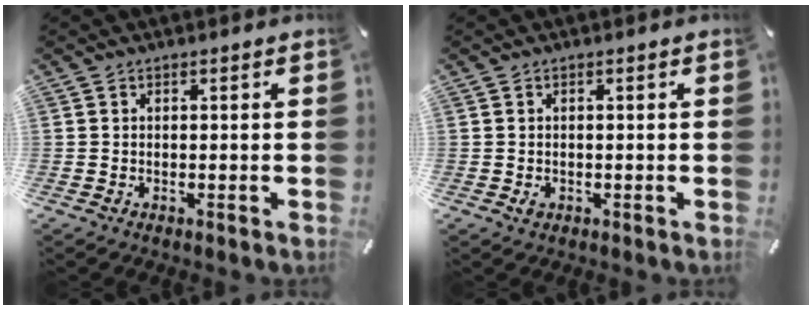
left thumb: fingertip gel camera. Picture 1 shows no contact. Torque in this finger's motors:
{"motor_torque": [-0.04, 0.27, 0.00, 0.07, -0.03]}